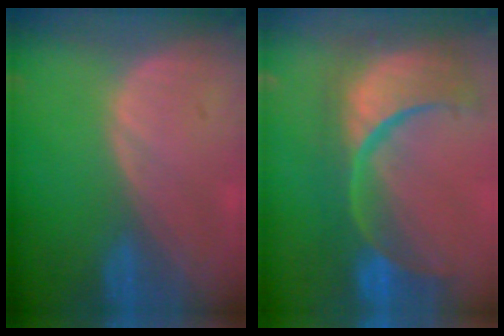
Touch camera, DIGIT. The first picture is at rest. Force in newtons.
{"total": 13.9, "press": 11.0, "slide": 8.5}